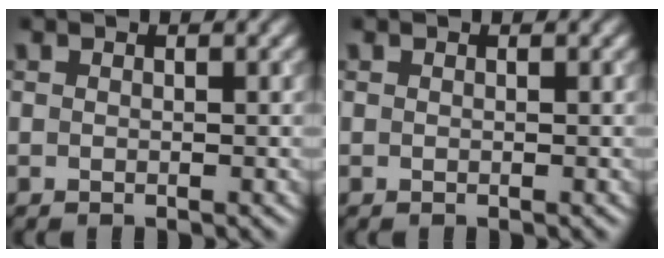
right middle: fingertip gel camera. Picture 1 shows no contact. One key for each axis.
{"total": 0.0}